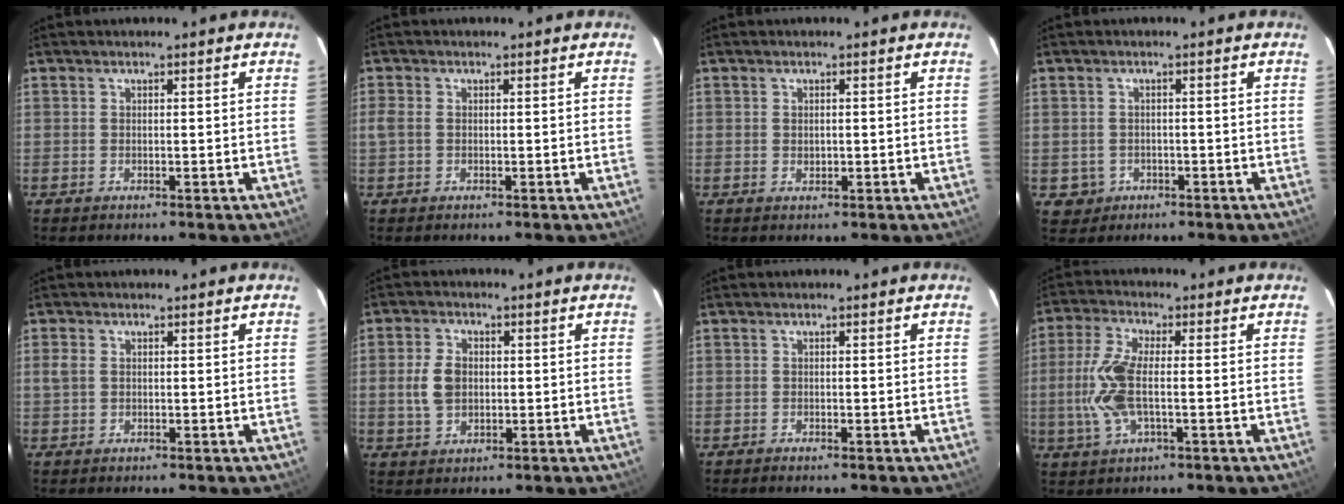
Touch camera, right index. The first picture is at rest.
{"total": 1.9, "force": [-0.3, 1.5, 1.1], "torque": [-0.026, 0.001, -0.009]}
{"total": 1.0, "force": [0.0, 0.8, 0.5], "torque": [-0.006, 0.002, 0.001]}
{"total": 3.7, "force": [-0.9, 3.5, 0.3], "torque": [-0.014, 0.009, -0.005]}
{"total": 1.9, "force": [0.0, 1.5, 1.1], "torque": [-0.027, 0.002, -0.001]}
{"total": 5.7, "force": [-0.1, 4.2, 3.9], "torque": [-0.084, 0.008, 0.004]}
{"total": 0.7, "force": [-0.6, 0.1, 0.3], "torque": [-0.007, -0.001, -0.011]}
{"total": 9.7, "force": [-1.2, 3.6, 8.9], "torque": [-0.194, 0.003, -0.026]}